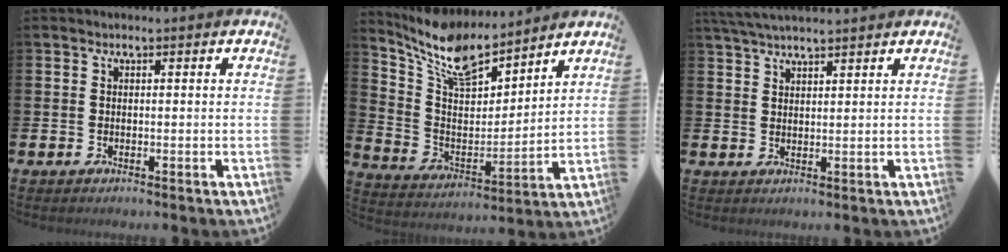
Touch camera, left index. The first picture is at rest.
{"total": 10.6, "force": [9.5, 3.1, 3.7], "torque": [-0.110, -0.053, 0.173]}
{"total": 3.9, "force": [3.7, 0.3, 1.4], "torque": [-0.035, -0.007, 0.068]}